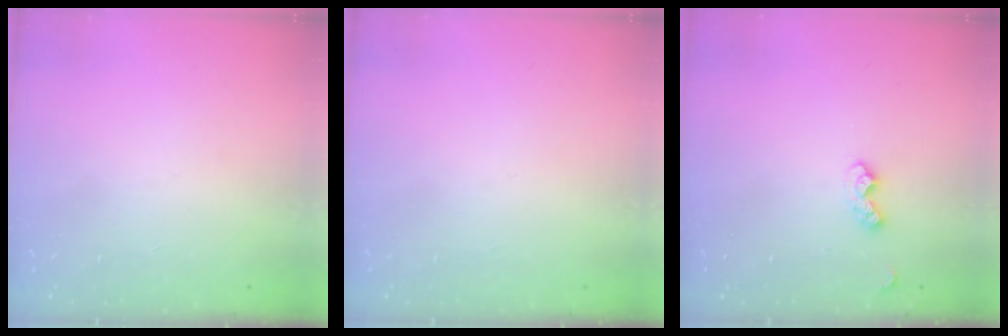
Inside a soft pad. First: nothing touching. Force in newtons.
{"total": 0.0}
{"total": 7.7, "press": 7.6, "slide": 0.8}